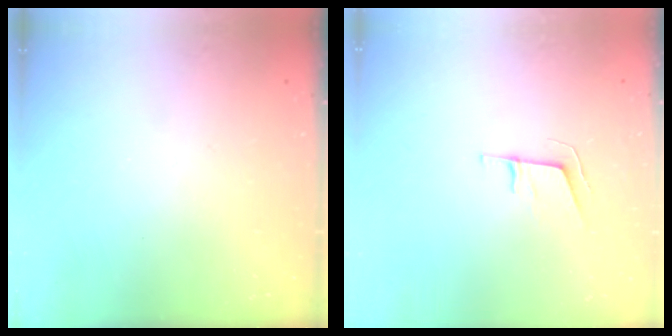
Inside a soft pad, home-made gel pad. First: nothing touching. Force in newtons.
{"total": 6.1, "press": 5.5, "slide": 2.7}